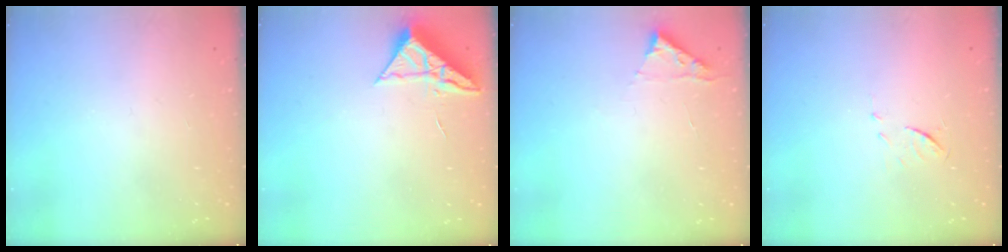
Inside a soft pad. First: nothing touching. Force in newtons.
{"total": 6.9, "press": 6.9, "slide": 0.3}
{"total": 2.8, "press": 2.8, "slide": 0.3}
{"total": 5.8, "press": 5.8, "slide": 0.5}